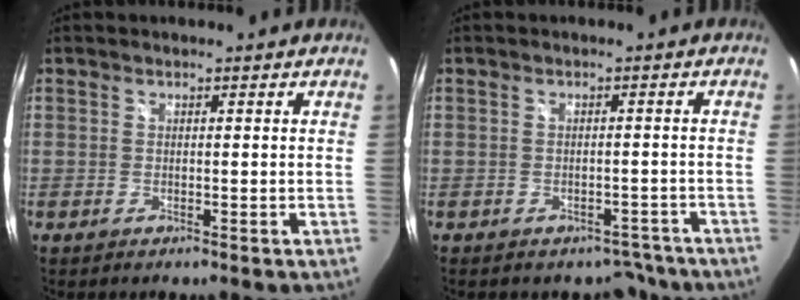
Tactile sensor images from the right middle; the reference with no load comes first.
{"total": 3.4, "force": [-2.8, 1.8, 0.2], "torque": [0.008, 0.020, -0.027]}